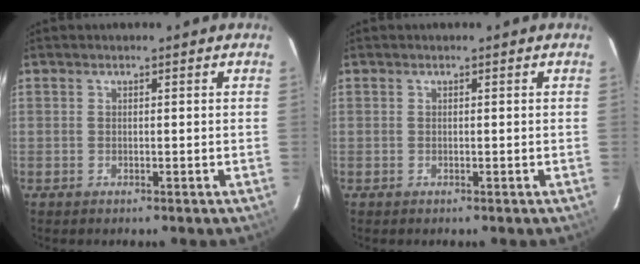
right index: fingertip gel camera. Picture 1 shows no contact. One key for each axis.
{"total": 0.0}